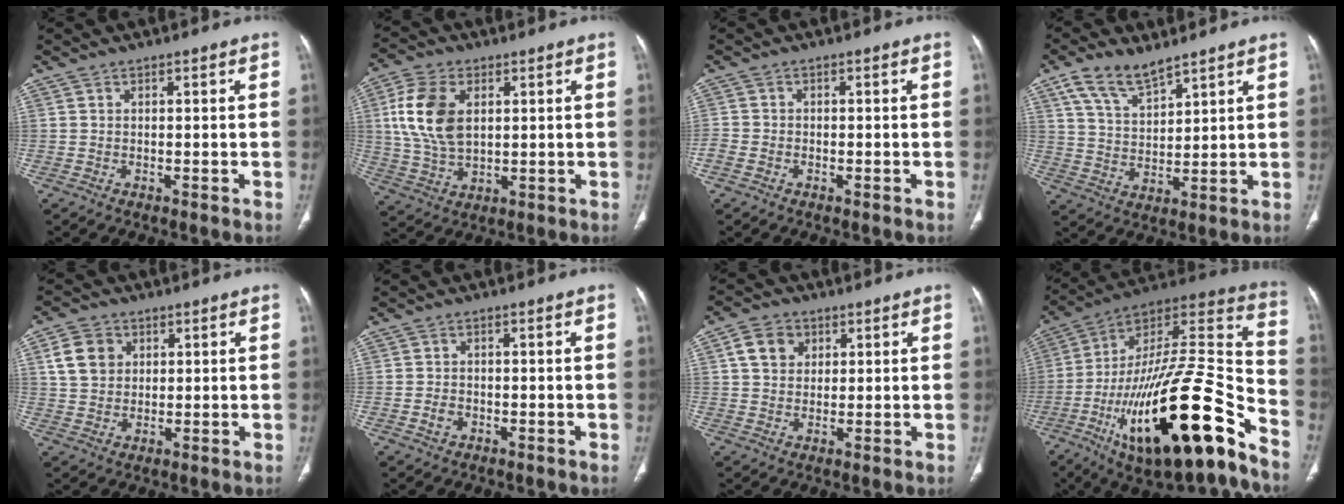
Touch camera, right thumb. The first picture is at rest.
{"total": 12.2, "force": [2.7, 7.6, 9.1], "torque": [-0.179, 0.000, 0.054]}
{"total": 2.3, "force": [-1.2, 1.5, 1.2], "torque": [-0.031, 0.005, -0.025]}
{"total": 9.0, "force": [6.3, 3.8, 5.3], "torque": [-0.087, -0.028, 0.128]}
{"total": 7.1, "force": [2.2, 5.8, 3.5], "torque": [-0.043, 0.000, 0.042]}
{"total": 2.1, "force": [-0.9, 1.6, 1.0], "torque": [-0.015, 0.007, -0.013]}
{"total": 6.1, "force": [2.1, 4.9, 2.9], "torque": [-0.028, 0.001, 0.034]}
{"total": 33.2, "force": [-16.3, 9.5, 27.3], "torque": [-0.446, 0.069, -0.265]}